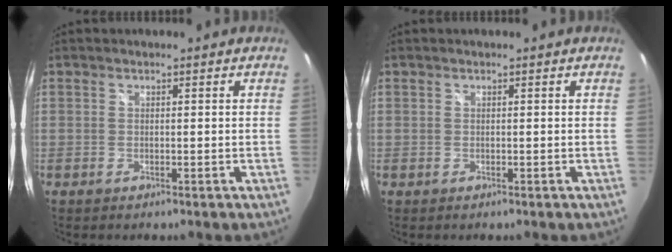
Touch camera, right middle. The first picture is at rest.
{"total": 0.0}